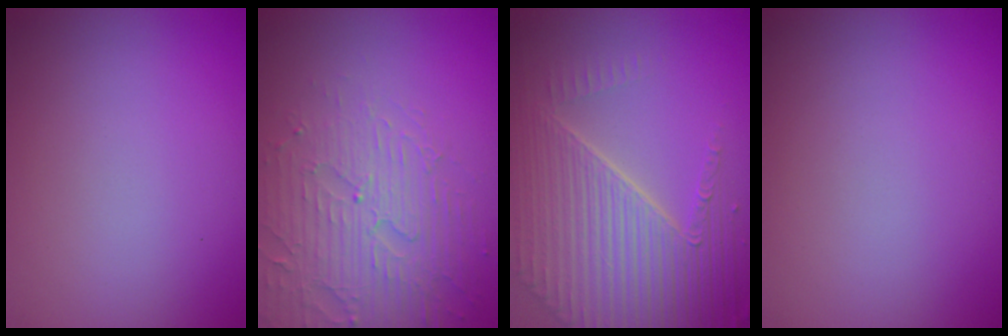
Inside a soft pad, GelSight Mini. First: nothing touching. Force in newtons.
{"total": 4.5, "press": 4.3, "slide": 1.3}
{"total": 7.8, "press": 5.6, "slide": 5.4}
{"total": 0.0}